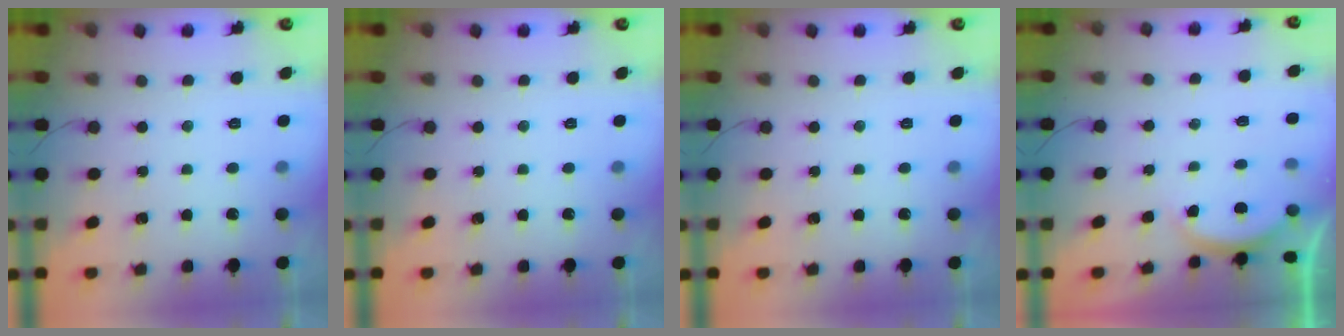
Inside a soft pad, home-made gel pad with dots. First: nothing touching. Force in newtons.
{"total": 0.0}
{"total": 0.0}
{"total": 2.5, "press": 2.4, "slide": 0.6}